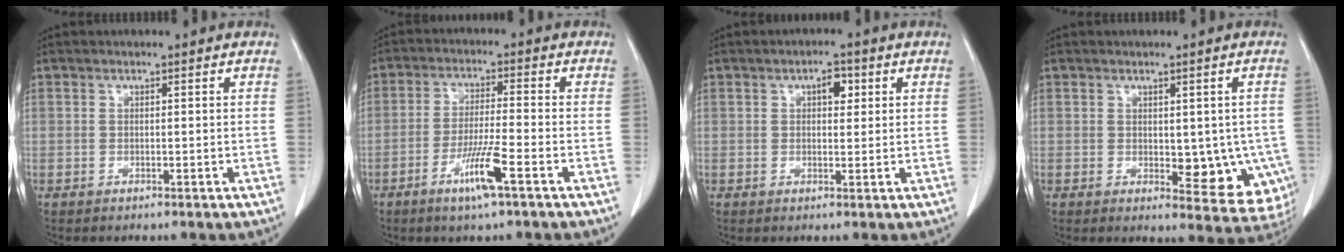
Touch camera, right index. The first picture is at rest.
{"total": 7.2, "force": [-3.7, -0.3, 6.2], "torque": [-0.118, -0.013, -0.070]}
{"total": 2.9, "force": [1.1, 1.4, 2.3], "torque": [-0.034, 0.006, 0.015]}
{"total": 9.5, "force": [-1.5, 5.0, 7.9], "torque": [-0.067, -0.008, -0.009]}